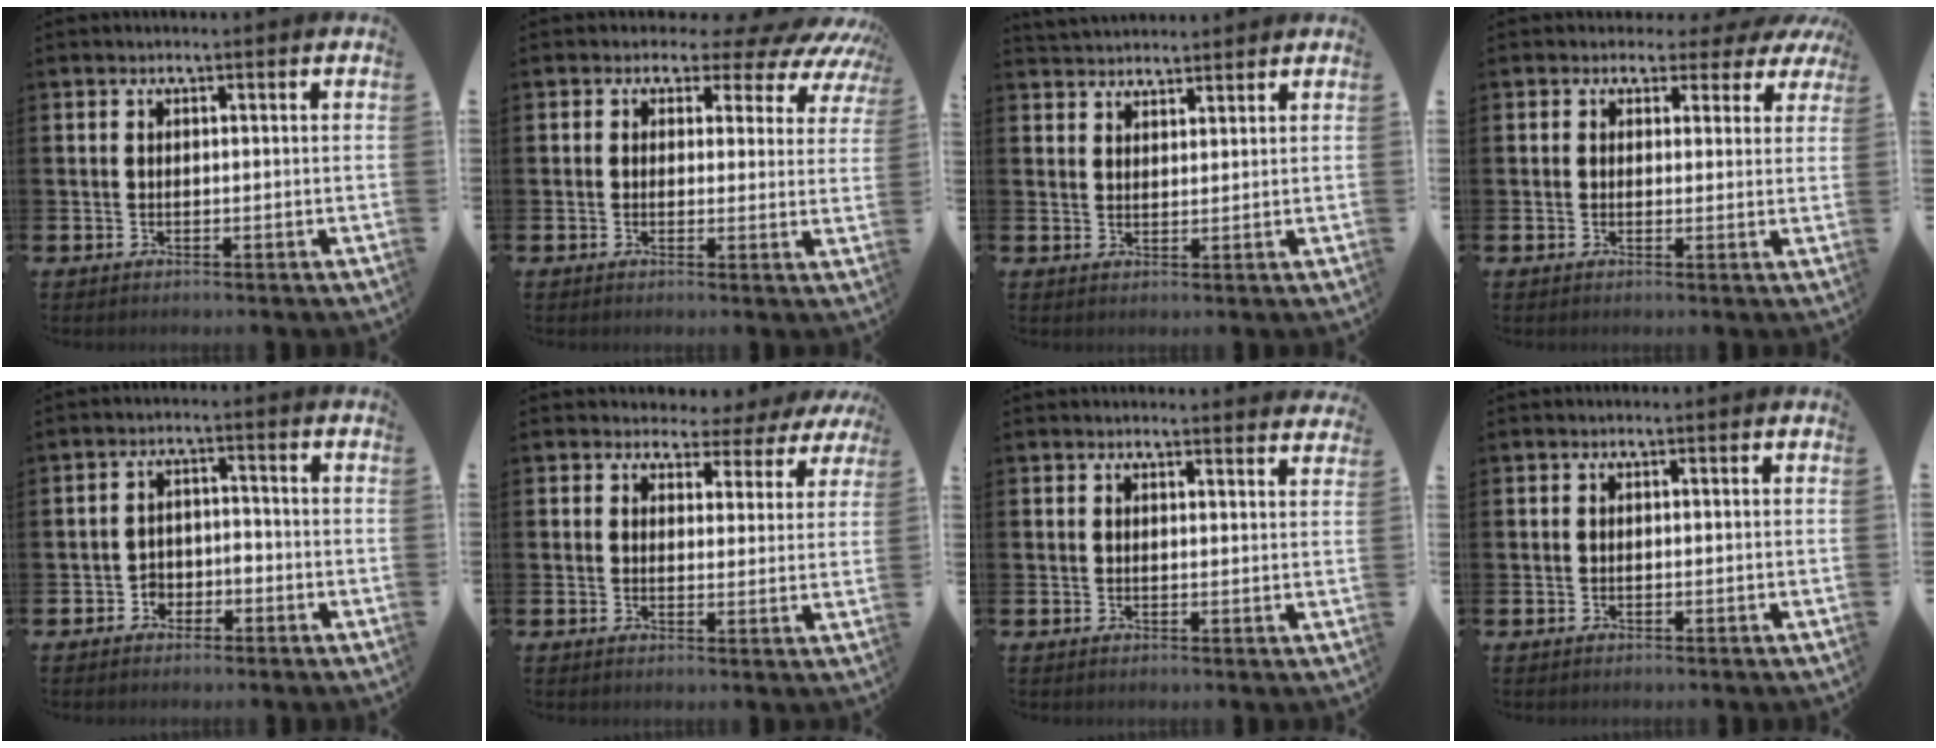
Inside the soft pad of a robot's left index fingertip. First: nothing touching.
{"total": 3.1, "force": [1.6, 2.3, 1.3], "torque": [-0.023, -0.023, 0.013]}
{"total": 3.0, "force": [2.9, 0.6, -0.2], "torque": [-0.001, -0.011, 0.054]}
{"total": 2.1, "force": [1.1, 1.7, 0.2], "torque": [-0.004, -0.005, 0.012]}
{"total": 2.7, "force": [-2.0, 1.8, 0.6], "torque": [-0.024, 0.008, -0.043]}
{"total": 3.0, "force": [2.3, 1.8, 0.0], "torque": [-0.005, -0.025, 0.033]}
{"total": 2.1, "force": [2.1, 0.1, -0.2], "torque": [0.010, -0.016, 0.036]}
{"total": 0.0}